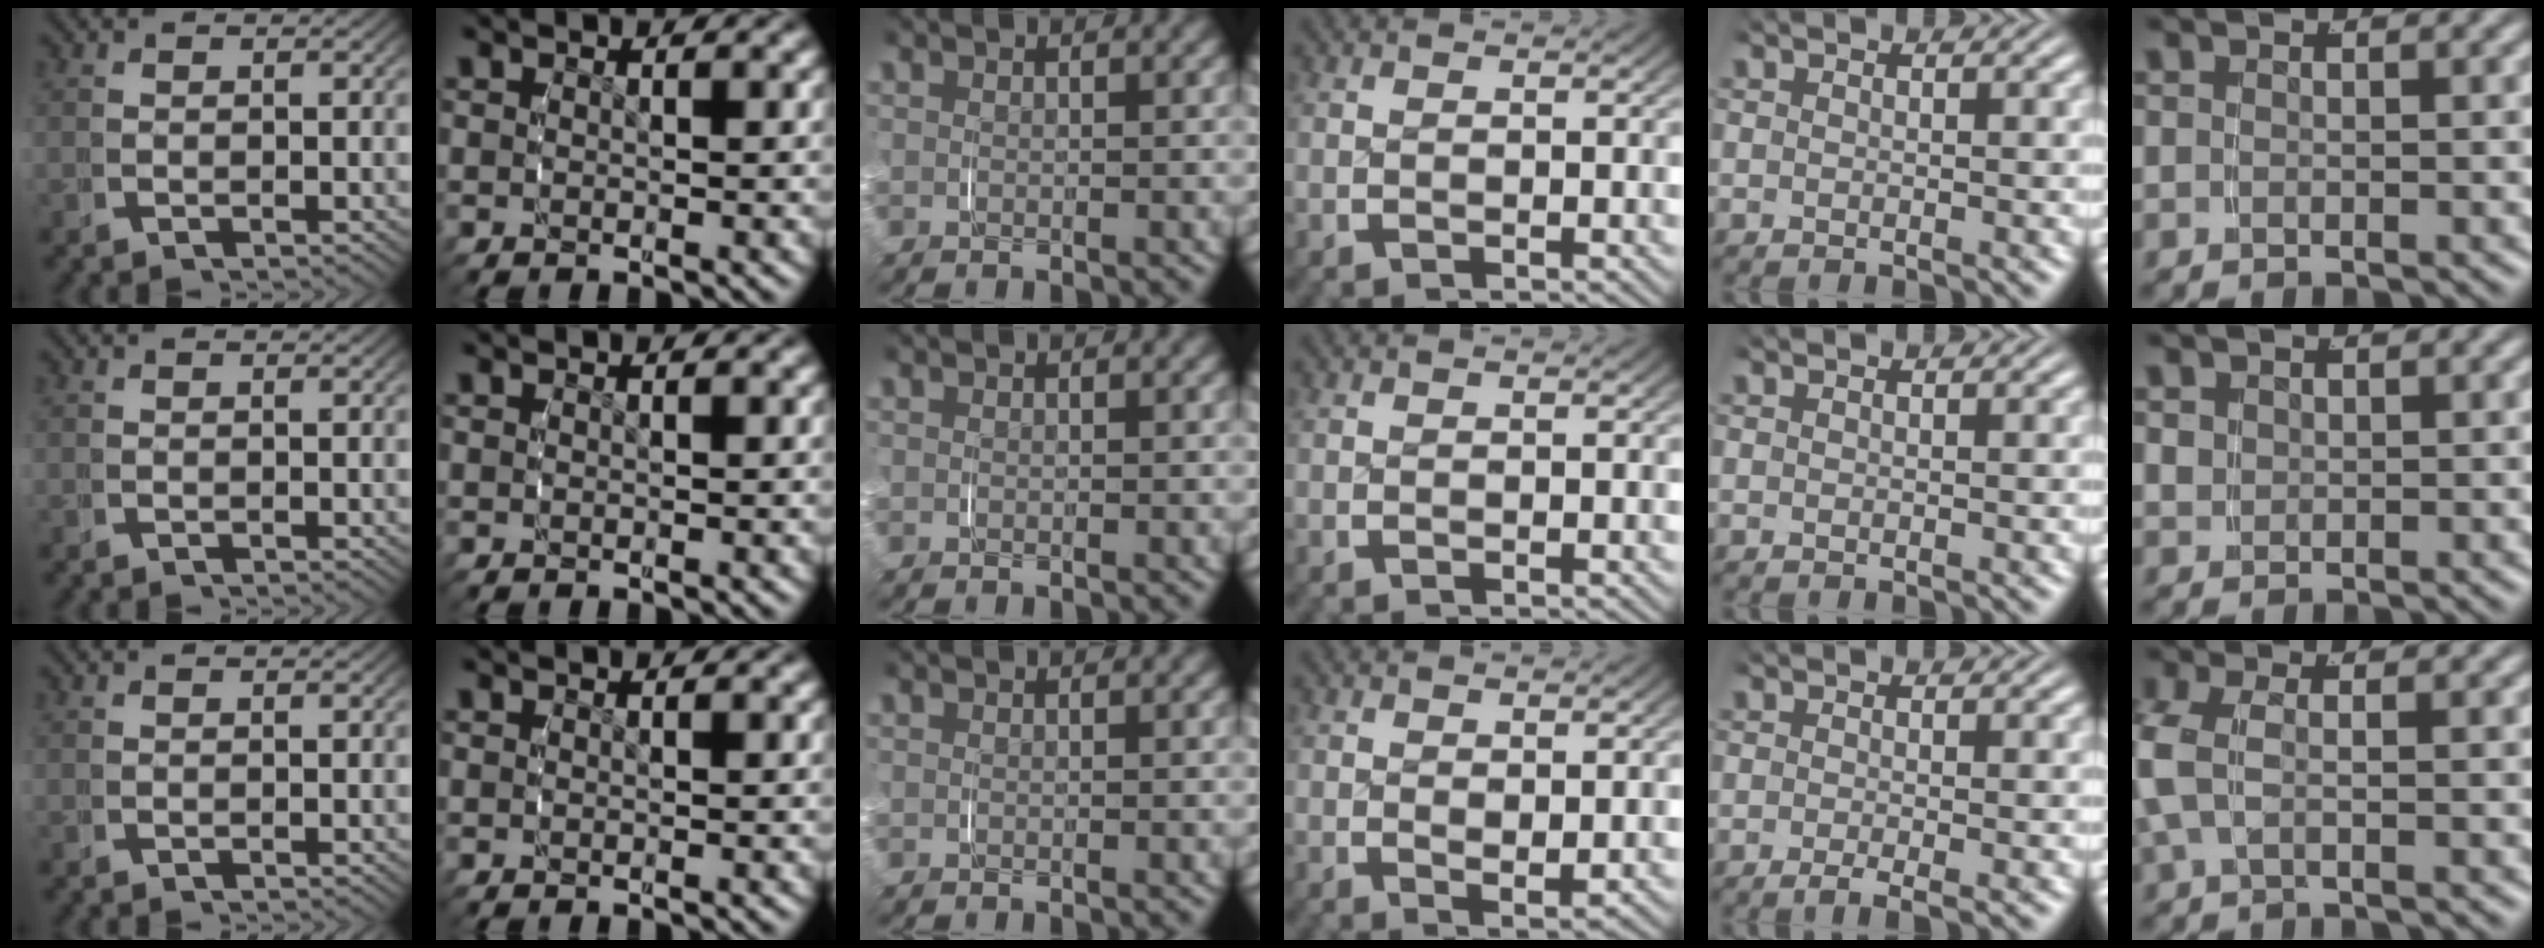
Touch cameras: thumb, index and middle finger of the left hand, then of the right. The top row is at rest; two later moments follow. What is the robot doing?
{"motion": "grasp_and_lifting", "object": "toothpaste"}